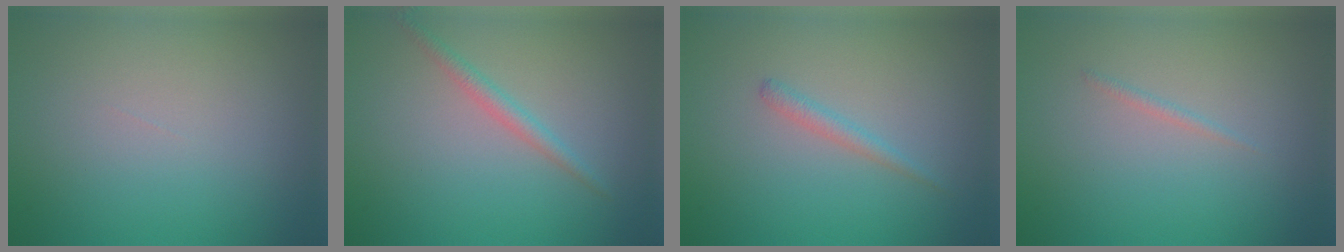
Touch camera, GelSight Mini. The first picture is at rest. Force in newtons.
{"total": 1.6, "press": 1.6, "slide": 0.1}
{"total": 1.2, "press": 1.1, "slide": 0.1}
{"total": 0.5, "press": 0.5, "slide": 0.1}